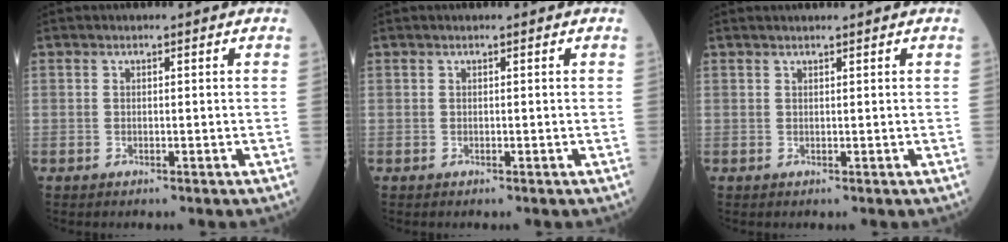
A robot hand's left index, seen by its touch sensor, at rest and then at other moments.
{"total": 0.0}
{"total": 1.6, "force": [1.4, -0.2, 0.7], "torque": [-0.006, 0.014, 0.023]}